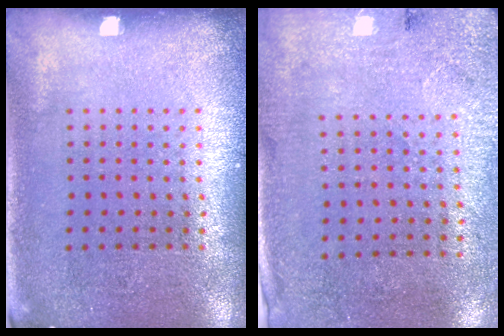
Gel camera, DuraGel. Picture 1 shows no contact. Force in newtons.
{"total": 2.7, "press": 2.2, "slide": 1.6}